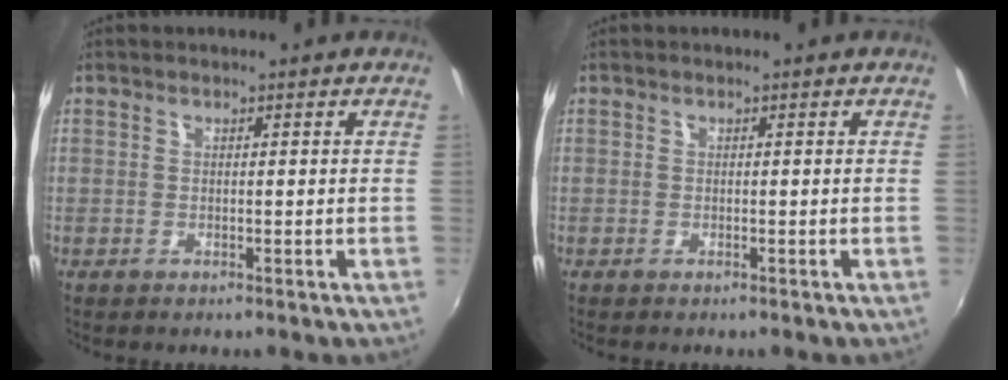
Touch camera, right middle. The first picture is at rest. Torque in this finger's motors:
{"motor_torque": [-0.66, -0.31, -0.12, -0.02]}